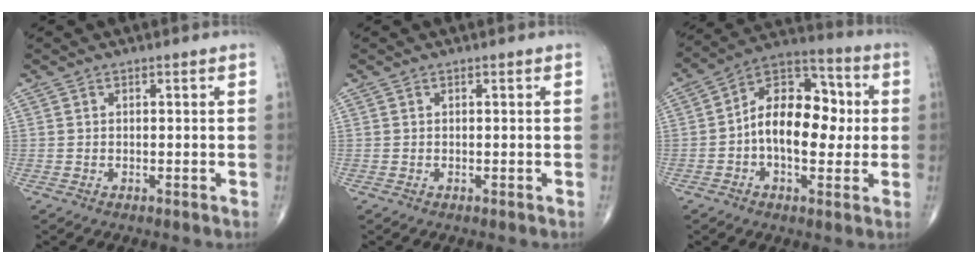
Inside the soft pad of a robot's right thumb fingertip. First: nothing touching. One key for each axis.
{"total": 0.0}
{"total": 15.6, "fx": -0.2, "fy": 9.4, "fz": 12.5, "tx": -0.167, "ty": 0.035, "tz": -0.013}